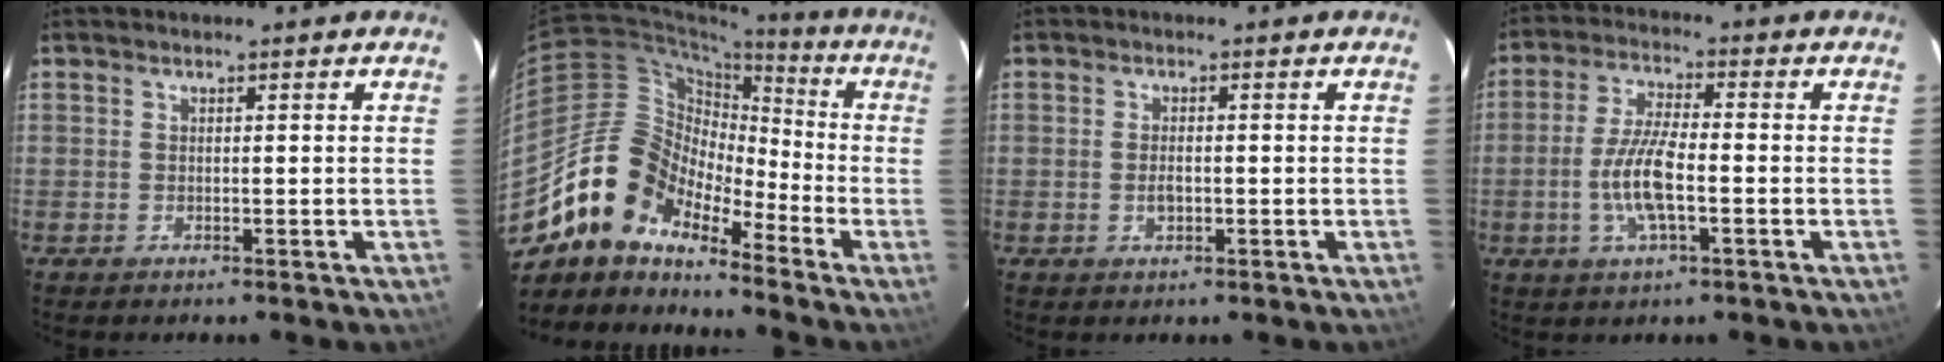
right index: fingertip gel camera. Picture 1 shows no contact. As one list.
[{"total": 13.8, "force": [-10.9, 6.3, 5.5], "torque": [-0.097, 0.020, -0.220]}, {"total": 2.3, "force": [-0.4, 1.2, 1.8], "torque": [-0.034, 0.001, -0.007]}, {"total": 8.9, "force": [-2.3, 2.4, 8.3], "torque": [-0.170, 0.000, -0.047]}]